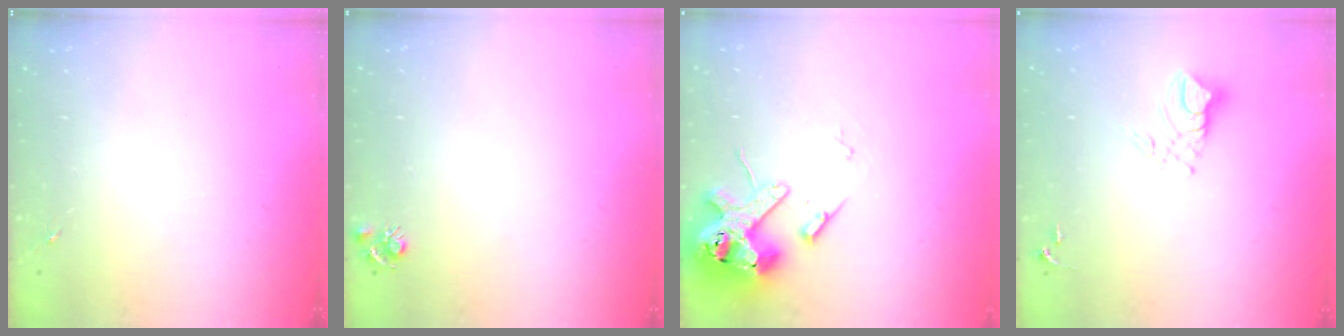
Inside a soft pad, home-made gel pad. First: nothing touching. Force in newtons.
{"total": 4.8, "press": 4.7, "slide": 0.7}
{"total": 15.0, "press": 14.9, "slide": 2.1}
{"total": 8.6, "press": 8.6, "slide": 0.8}